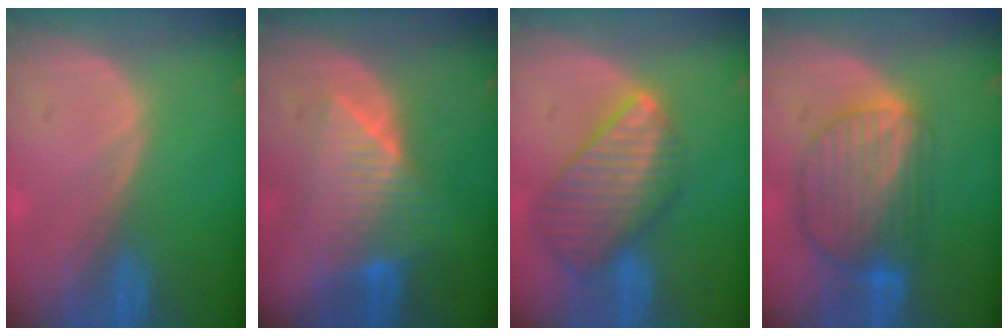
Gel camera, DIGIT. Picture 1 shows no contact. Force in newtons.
{"total": 7.3, "press": 7.2, "slide": 1.5}
{"total": 9.5, "press": 8.3, "slide": 4.6}
{"total": 8.8, "press": 7.7, "slide": 4.2}